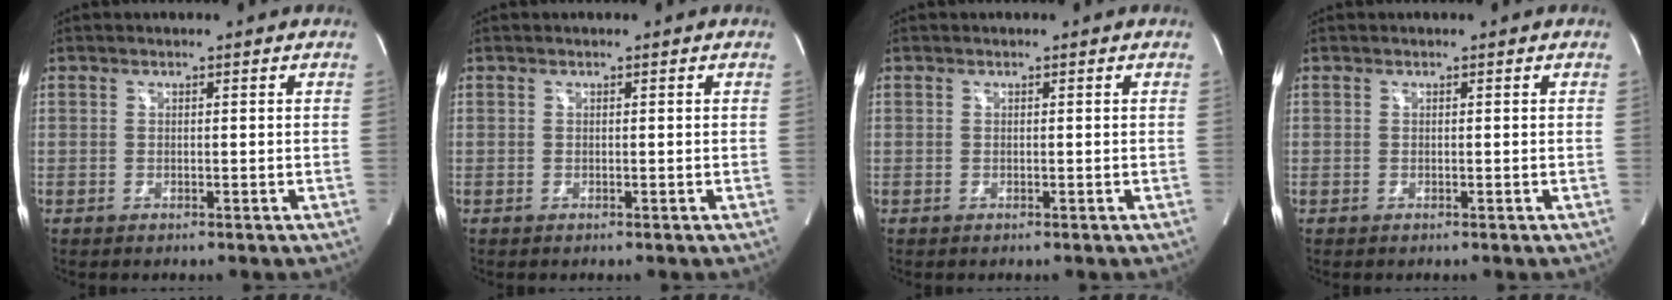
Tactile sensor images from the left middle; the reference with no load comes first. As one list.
[{"total": 0.0}, {"total": 0.0}, {"total": 0.0}]